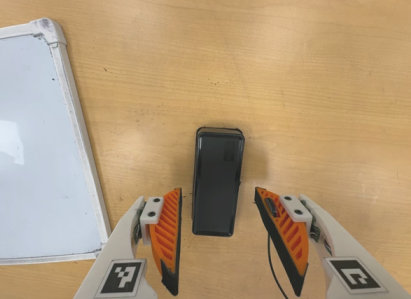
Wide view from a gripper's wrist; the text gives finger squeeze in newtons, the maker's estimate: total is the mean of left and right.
{"total": 0.0}